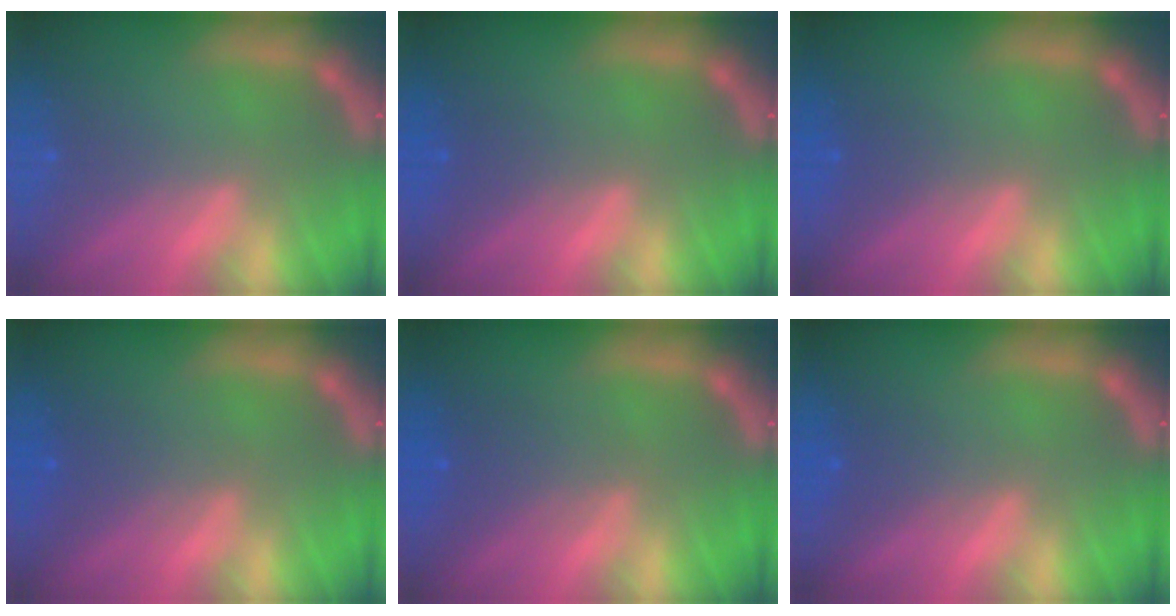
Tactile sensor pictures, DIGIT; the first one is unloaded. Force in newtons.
{"total": 1.5}
{"total": 1.5}
{"total": 2.5}
{"total": 3.0}
{"total": 1.9}